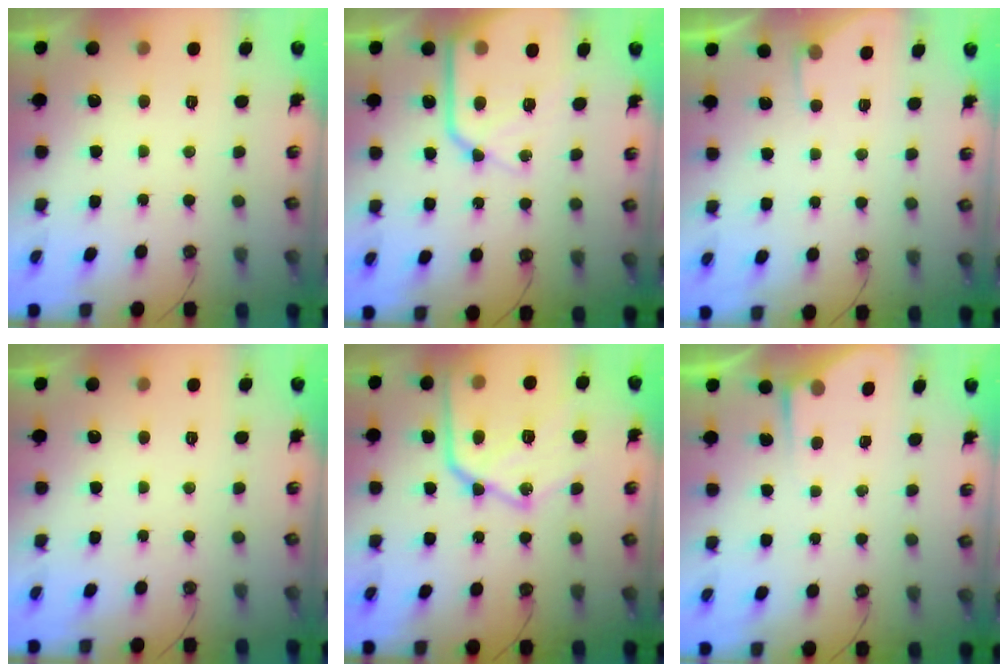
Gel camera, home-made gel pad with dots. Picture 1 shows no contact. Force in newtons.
{"total": 15.9, "press": 15.8, "slide": 1.6}
{"total": 1.9, "press": 1.9, "slide": 0.3}
{"total": 0.0}
{"total": 23.6, "press": 23.5, "slide": 2.3}
{"total": 2.8, "press": 2.8, "slide": 0.4}